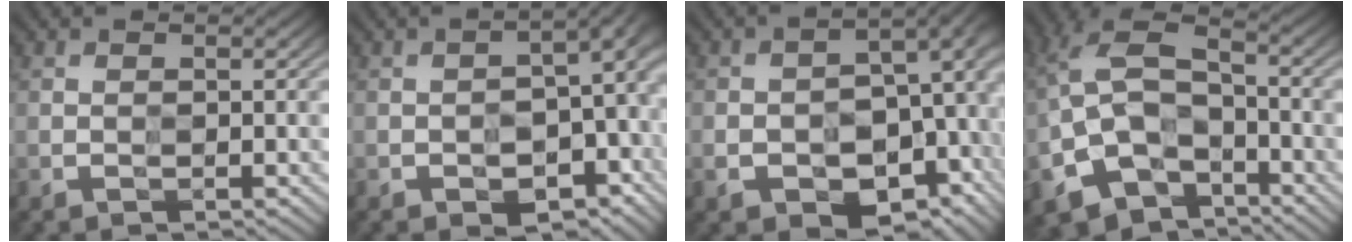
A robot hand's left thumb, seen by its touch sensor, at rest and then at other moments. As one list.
[{"total": 11.3, "force": [-4.4, 6.2, 8.3], "torque": [-0.097, -0.028, -0.057]}, {"total": 15.4, "force": [-6.2, 9.6, 10.3], "torque": [-0.150, -0.026, -0.068]}, {"total": 13.4, "force": [-6.0, 8.2, 8.7], "torque": [-0.198, -0.026, -0.112]}]